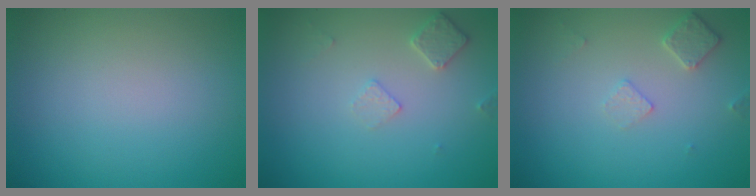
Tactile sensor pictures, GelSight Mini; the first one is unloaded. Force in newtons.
{"total": 1.8, "press": 1.8, "slide": 0.3}
{"total": 1.8, "press": 1.8, "slide": 0.3}